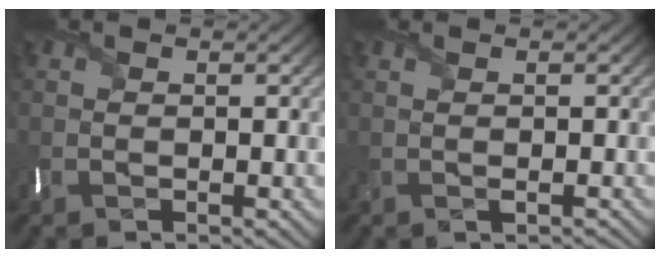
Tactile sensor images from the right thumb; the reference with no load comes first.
{"total": 0.8, "force": [0.0, 0.0, 0.8], "torque": [-0.021, 0.003, -0.001]}